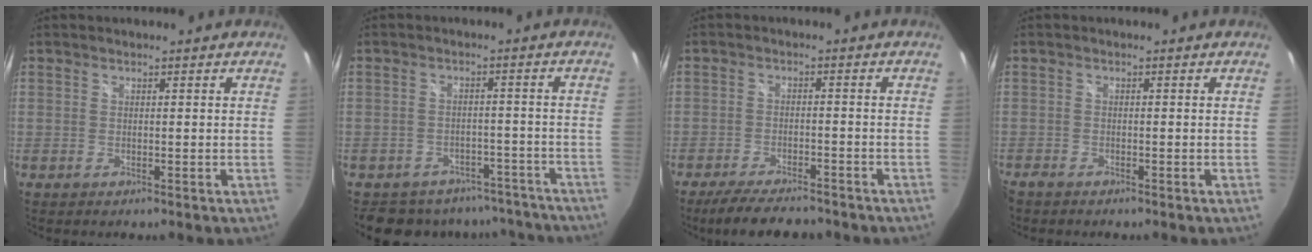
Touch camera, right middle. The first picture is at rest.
{"total": 13.8, "force": [-11.8, 6.4, 3.1], "torque": [-0.067, 0.024, -0.141]}
{"total": 10.1, "force": [-8.6, 2.5, 4.7], "torque": [-0.106, -0.017, -0.135]}
{"total": 1.7, "force": [-1.5, 0.6, 0.3], "torque": [-0.011, -0.006, -0.031]}